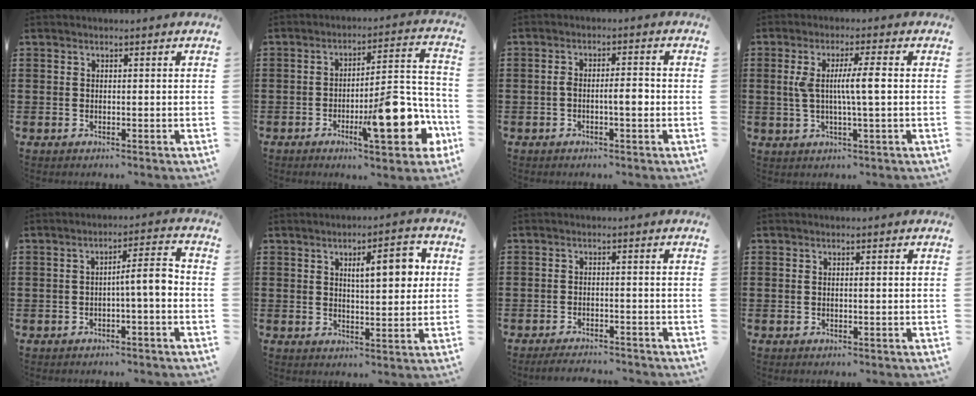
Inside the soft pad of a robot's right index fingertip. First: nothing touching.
{"total": 13.8, "force": [-5.6, 3.9, 12.0], "torque": [-0.153, 0.002, -0.090]}
{"total": 3.6, "force": [-0.8, 0.9, 3.4], "torque": [-0.062, 0.006, -0.018]}
{"total": 6.1, "force": [0.3, 0.4, 6.1], "torque": [-0.121, -0.007, -0.003]}
{"total": 5.2, "force": [-0.8, 0.7, 5.1], "torque": [-0.093, 0.005, -0.019]}
{"total": 6.9, "force": [2.0, 2.1, 6.2], "torque": [-0.091, -0.006, 0.025]}
{"total": 2.3, "force": [-2.3, 0.0, 0.5], "torque": [-0.010, -0.001, -0.045]}
{"total": 0.5, "force": [0.0, 0.0, 0.5], "torque": [-0.010, -0.002, 0.001]}